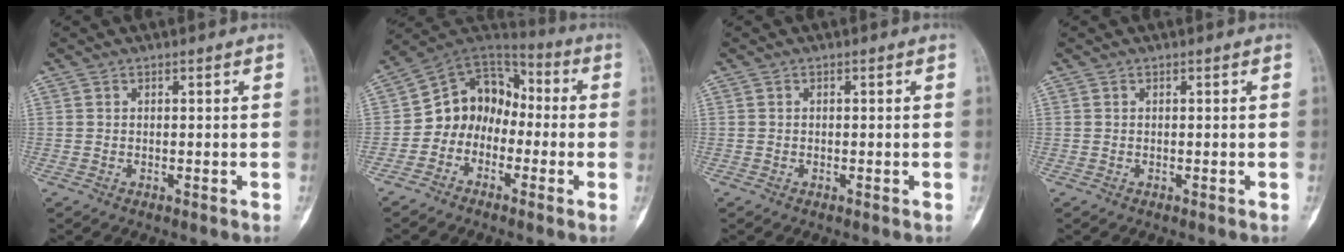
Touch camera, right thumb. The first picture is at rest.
{"total": 11.4, "force": [-2.9, 9.5, 5.6], "torque": [-0.060, 0.070, -0.069]}
{"total": 0.0}
{"total": 0.0}